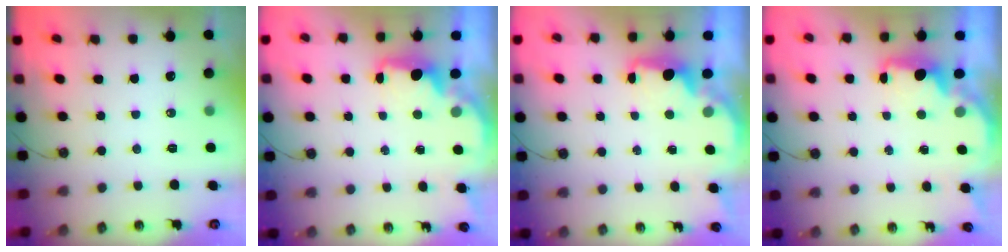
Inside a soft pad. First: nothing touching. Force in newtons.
{"total": 2.2, "press": 2.1, "slide": 0.6}
{"total": 2.2, "press": 2.1, "slide": 0.6}
{"total": 1.9, "press": 1.9, "slide": 0.5}